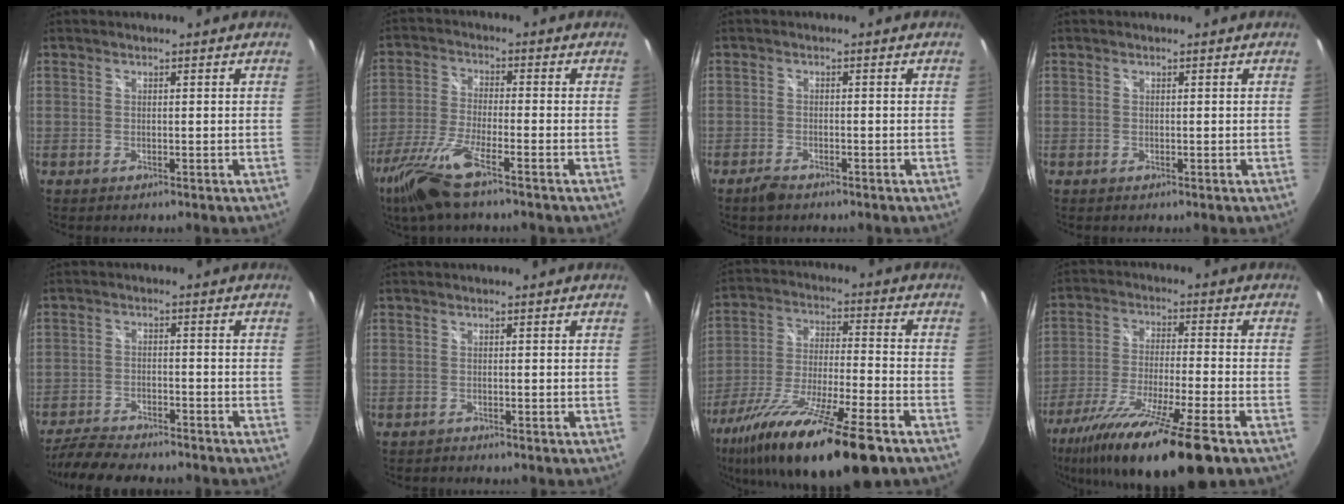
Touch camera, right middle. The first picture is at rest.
{"total": 11.0, "force": [-7.5, 1.6, 7.9], "torque": [-0.181, -0.027, -0.147]}
{"total": 2.7, "force": [-2.2, 0.9, 1.3], "torque": [-0.037, -0.004, -0.043]}
{"total": 0.0}
{"total": 9.7, "force": [-8.7, 1.7, 4.0], "torque": [-0.102, -0.021, -0.144]}
{"total": 0.0}
{"total": 22.8, "force": [-15.2, 3.7, 16.5], "torque": [-0.310, -0.050, -0.260]}
{"total": 20.1, "force": [-13.7, 2.0, 14.5], "torque": [-0.275, -0.052, -0.235]}